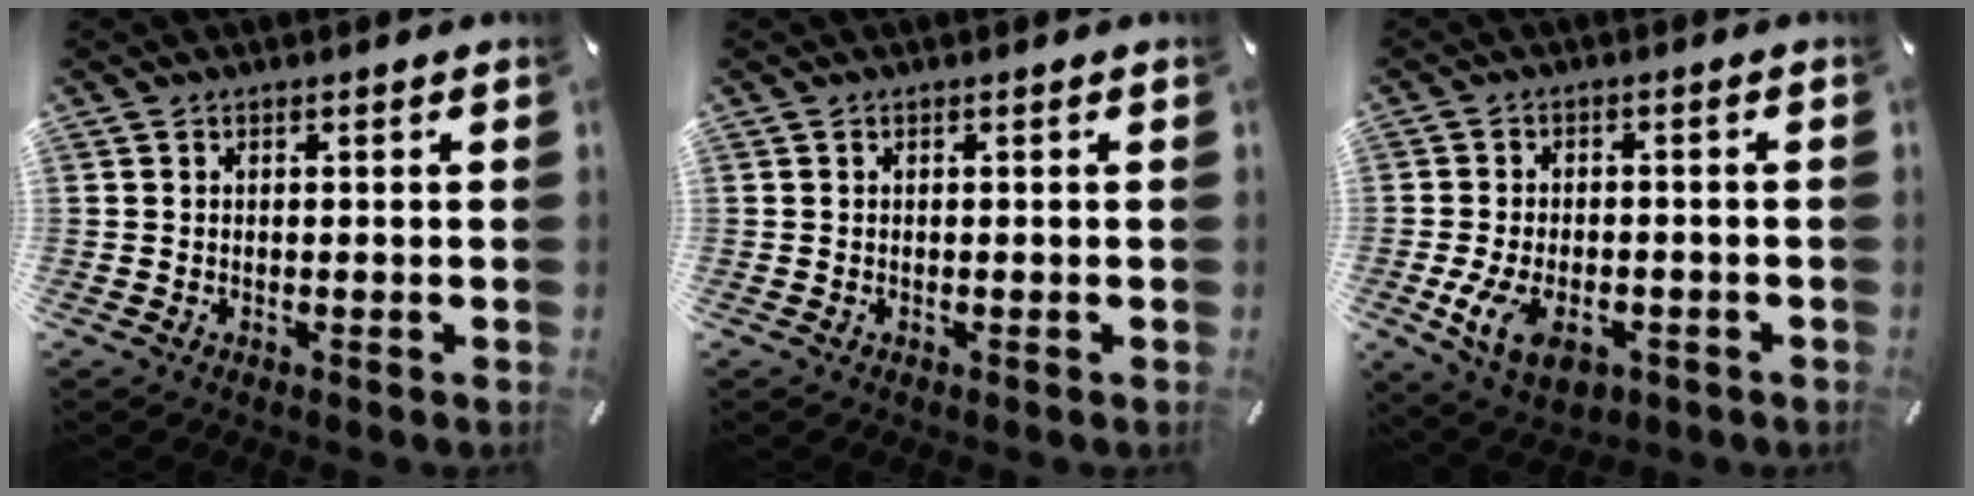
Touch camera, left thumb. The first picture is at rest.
{"total": 0.0}
{"total": 9.1, "force": [-3.4, 5.4, 6.5], "torque": [-0.147, 0.002, -0.059]}